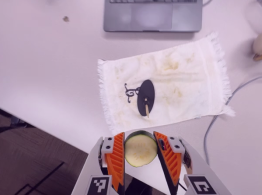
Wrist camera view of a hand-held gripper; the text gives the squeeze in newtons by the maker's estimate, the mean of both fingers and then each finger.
{"total": 8.6, "left": 8.4, "right": 8.7}